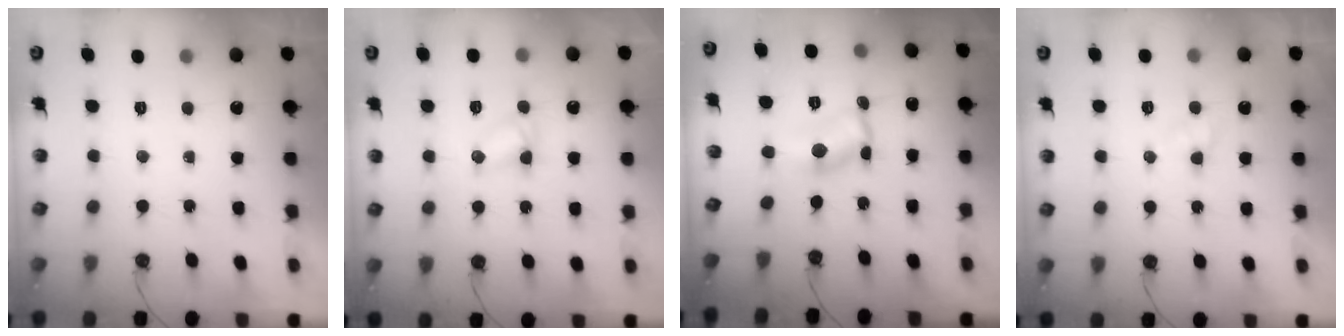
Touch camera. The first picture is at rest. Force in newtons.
{"total": 4.2, "press": 4.2, "slide": 0.5}
{"total": 2.4, "press": 2.4, "slide": 0.1}
{"total": 3.6, "press": 3.6, "slide": 0.5}